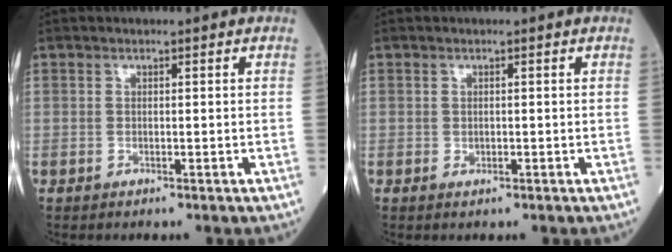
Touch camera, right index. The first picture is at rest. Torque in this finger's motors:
{"motor_torque": [0.22, 0.05, 0.06, 0.02]}